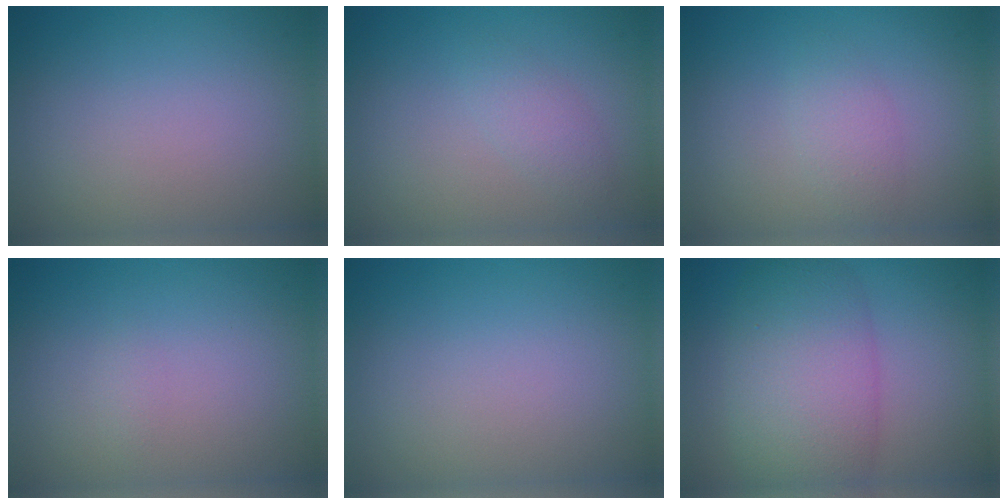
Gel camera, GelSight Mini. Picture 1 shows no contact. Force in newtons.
{"total": 1.6, "press": 1.6, "slide": 0.1}
{"total": 2.3, "press": 2.3, "slide": 0.0}
{"total": 0.5, "press": 0.5, "slide": 0.1}
{"total": 0.0}
{"total": 8.1, "press": 8.1, "slide": 0.4}